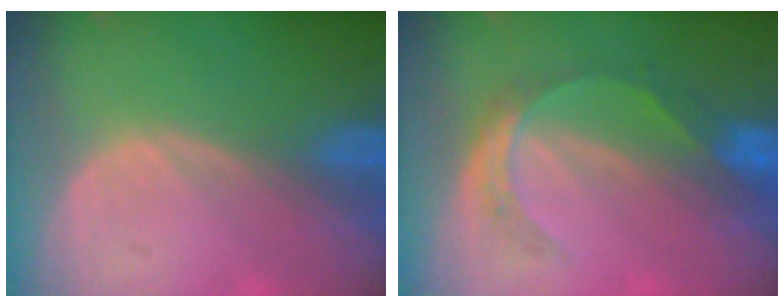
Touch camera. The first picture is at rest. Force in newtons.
{"total": 5.3, "press": 5.0, "slide": 1.6}